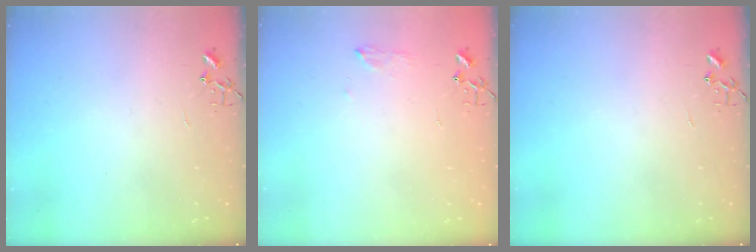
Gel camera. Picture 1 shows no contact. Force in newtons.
{"total": 7.4, "press": 7.3, "slide": 1.0}
{"total": 0.0}